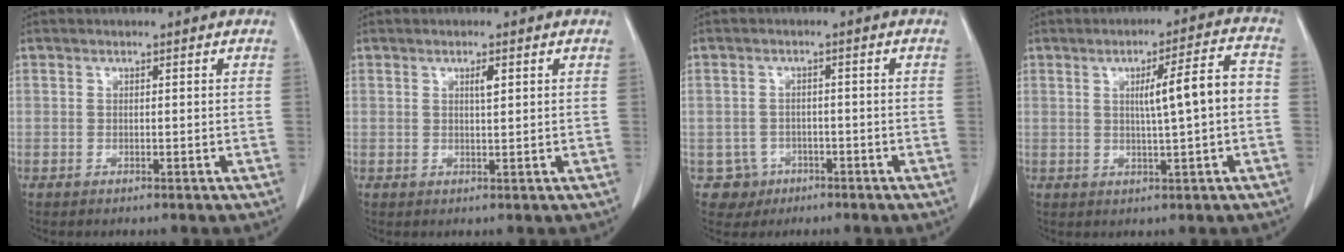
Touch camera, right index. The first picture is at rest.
{"total": 1.4, "force": [0.6, 0.2, 1.3], "torque": [-0.025, -0.001, 0.009]}
{"total": 3.6, "force": [-1.6, 3.2, -0.4], "torque": [0.009, 0.013, -0.023]}
{"total": 8.0, "force": [0.2, 0.3, 8.0], "torque": [-0.117, 0.015, 0.001]}